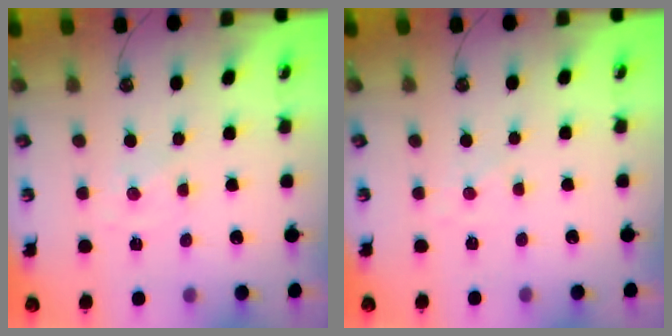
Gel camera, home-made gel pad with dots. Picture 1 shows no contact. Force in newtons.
{"total": 0.8, "press": 0.7, "slide": 0.4}